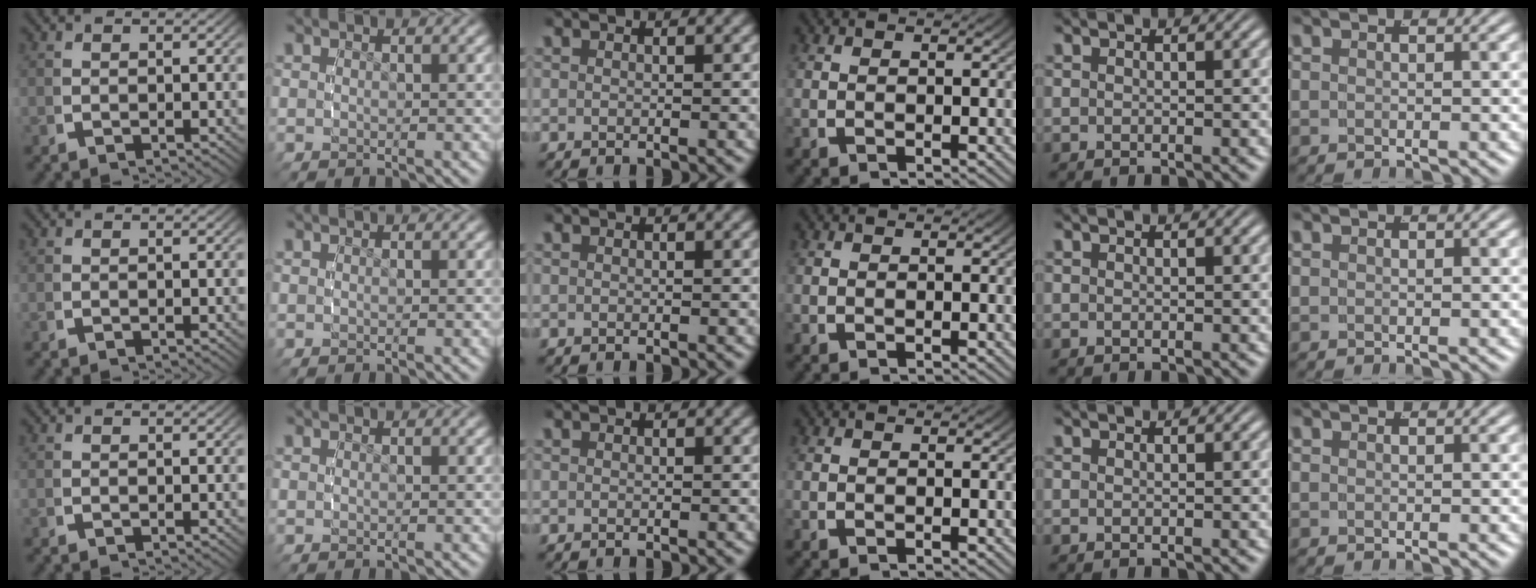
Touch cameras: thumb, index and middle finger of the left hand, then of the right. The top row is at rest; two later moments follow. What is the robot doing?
{"motion": "reach", "object": "pencil case"}